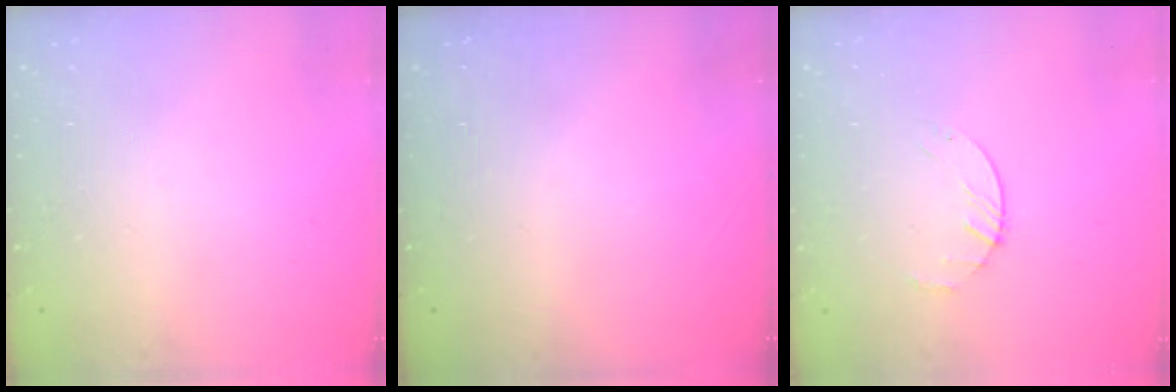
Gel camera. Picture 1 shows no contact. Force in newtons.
{"total": 0.0}
{"total": 2.2, "press": 2.2, "slide": 0.3}